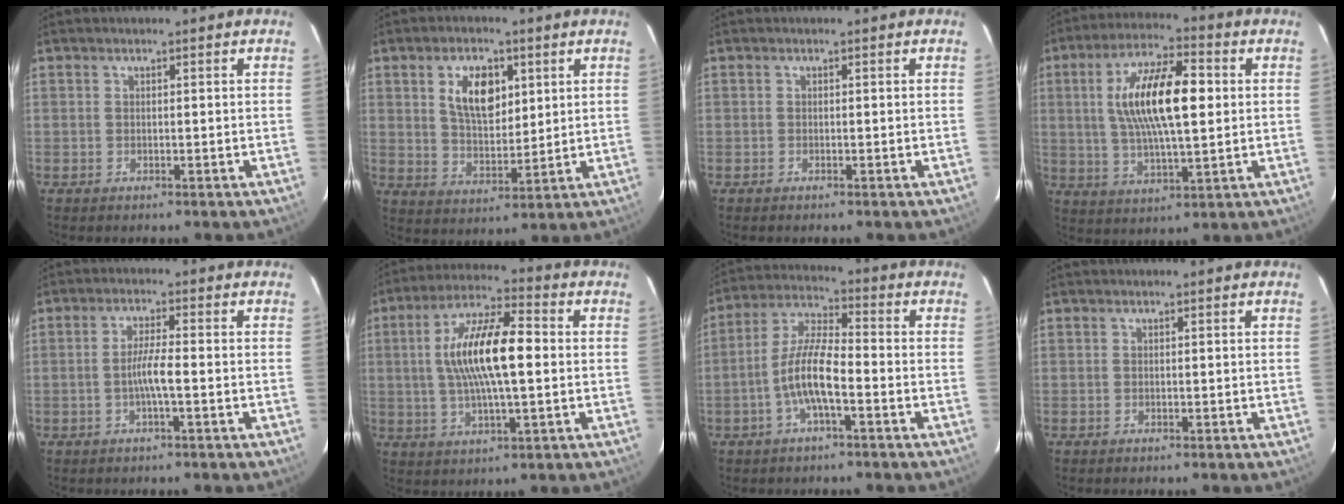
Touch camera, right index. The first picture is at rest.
{"total": 9.4, "force": [3.5, 5.1, 7.0], "torque": [-0.125, 0.009, 0.069]}
{"total": 0.0}
{"total": 15.3, "force": [2.3, 4.9, 14.3], "torque": [-0.265, 0.014, 0.041]}
{"total": 4.0, "force": [-1.2, -0.1, 3.8], "torque": [-0.071, 0.002, -0.022]}
{"total": 14.3, "force": [0.8, 3.9, 13.8], "torque": [-0.261, 0.015, 0.011]}
{"total": 8.8, "force": [-3.3, 2.0, 7.9], "torque": [-0.169, 0.007, -0.063]}
{"total": 0.0}